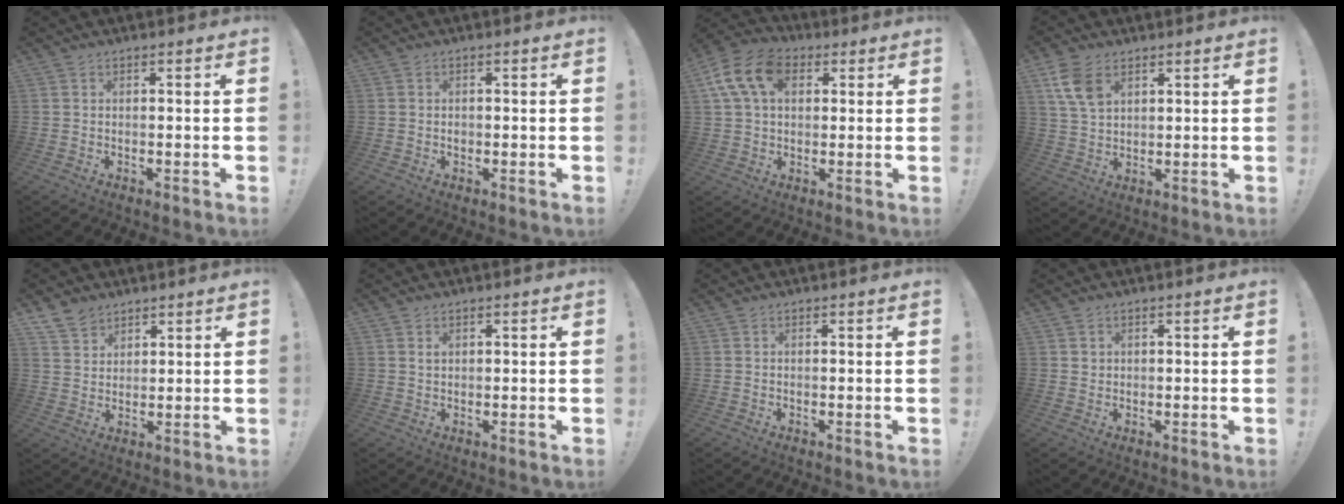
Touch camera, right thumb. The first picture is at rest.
{"total": 0.8, "force": [-0.4, 0.7, 0.1], "torque": [-0.002, 0.003, -0.007]}
{"total": 14.4, "force": [4.8, 9.8, 9.3], "torque": [-0.173, -0.002, 0.095]}
{"total": 8.5, "force": [4.2, 5.2, 5.2], "torque": [-0.103, -0.007, 0.084]}
{"total": 6.4, "force": [4.9, 4.0, 1.0], "torque": [-0.021, -0.032, 0.098]}
{"total": 1.0, "force": [0.6, 0.6, 0.6], "torque": [0.003, -0.006, 0.009]}
{"total": 0.0}
{"total": 1.3, "force": [0.7, 1.0, 0.3], "torque": [0.002, -0.001, 0.011]}